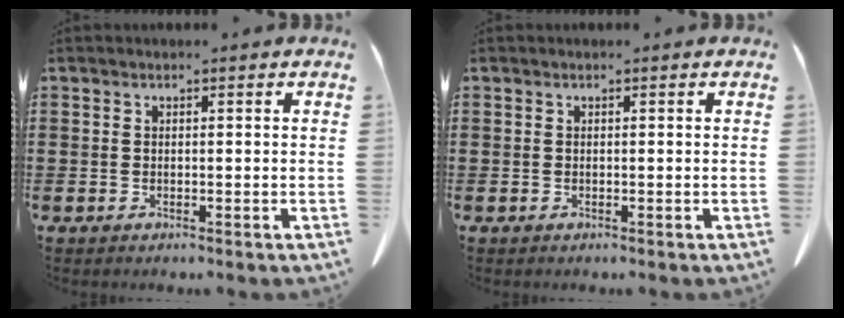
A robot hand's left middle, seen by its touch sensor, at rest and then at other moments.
{"total": 0.0}